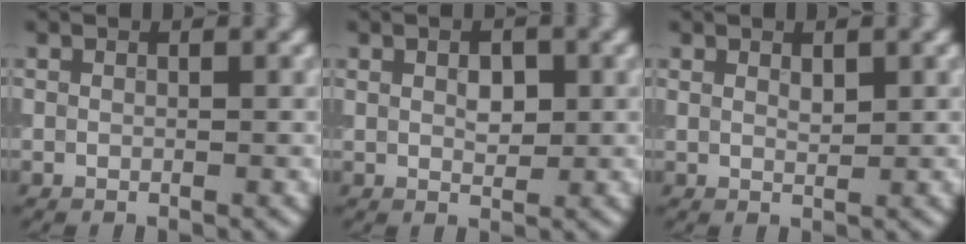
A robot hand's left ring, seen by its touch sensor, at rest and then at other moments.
{"total": 2.0, "force": [0.5, 1.1, 1.6], "torque": [-0.025, 0.002, 0.010]}
{"total": 1.1, "force": [0.6, 0.4, 0.7], "torque": [-0.016, -0.001, 0.014]}